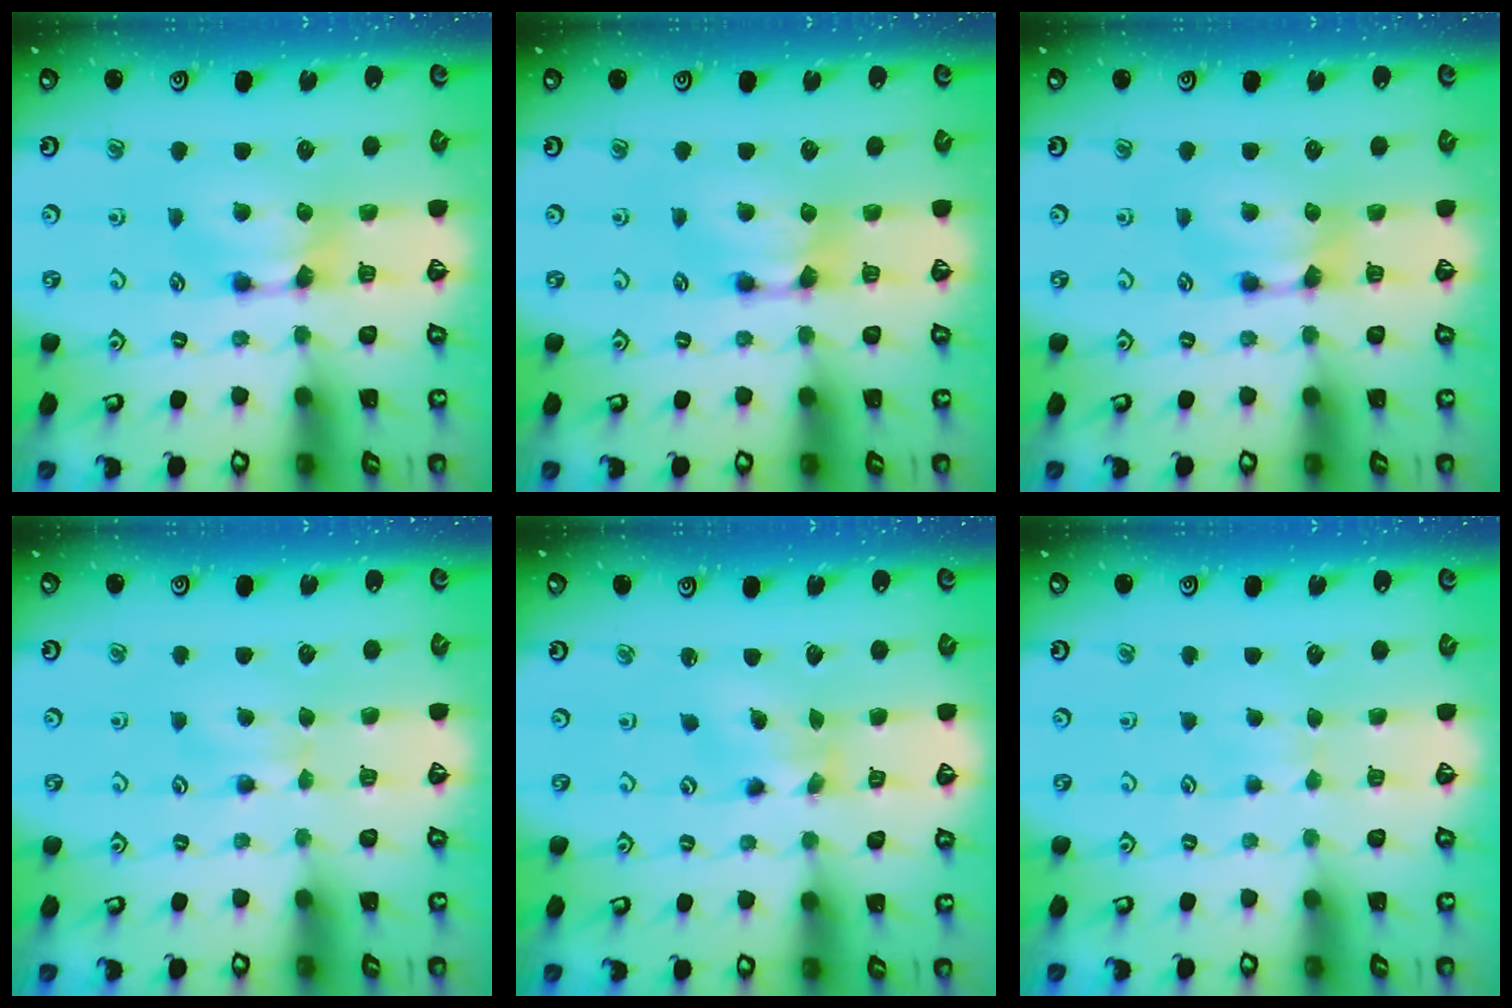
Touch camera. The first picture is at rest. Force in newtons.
{"total": 0.6, "press": 0.0, "slide": 0.6}
{"total": 0.0}
{"total": 2.4, "press": 2.4, "slide": 0.4}
{"total": 1.4, "press": 0.9, "slide": 1.1}
{"total": 2.6, "press": 2.6, "slide": 0.4}